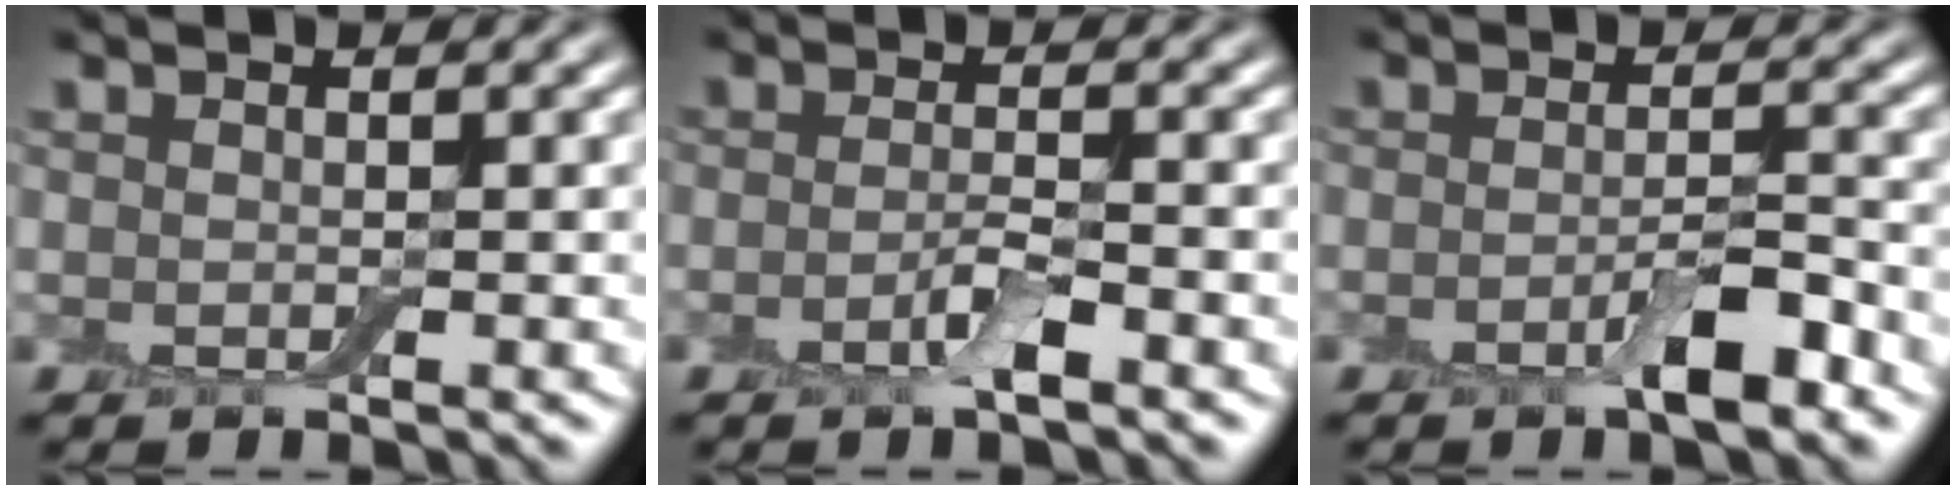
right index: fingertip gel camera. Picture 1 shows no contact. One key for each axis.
{"total": 2.2, "fx": -1.2, "fy": 0.5, "fz": 1.8, "tx": -0.036, "ty": 0.001, "tz": -0.027}
{"total": 3.1, "fx": -1.6, "fy": 0.8, "fz": 2.5, "tx": -0.042, "ty": 0.004, "tz": -0.032}